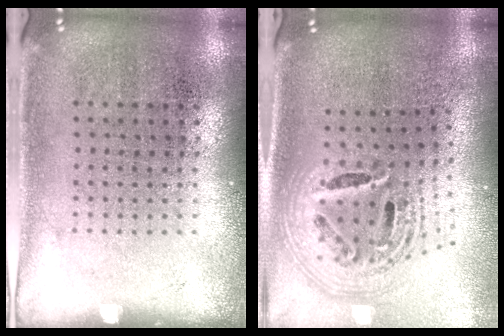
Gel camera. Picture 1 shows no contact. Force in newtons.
{"total": 2.7, "press": 1.9, "slide": 1.9}